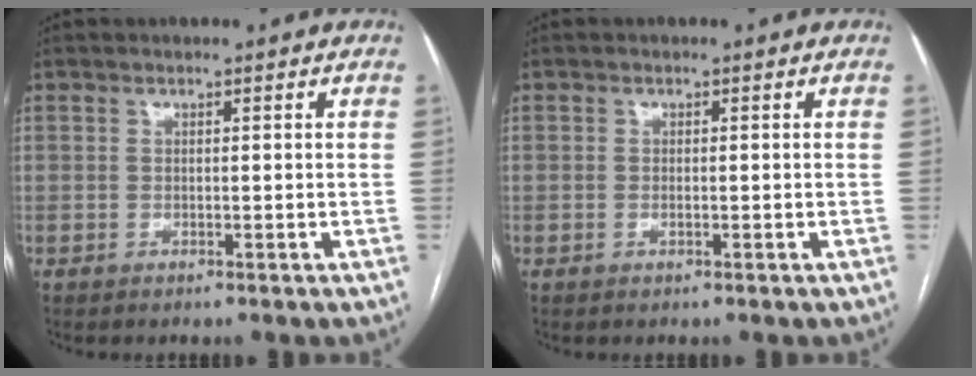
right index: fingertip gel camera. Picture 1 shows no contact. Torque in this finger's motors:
{"motor_torque": [-0.31, -0.11, -0.05, -0.01]}